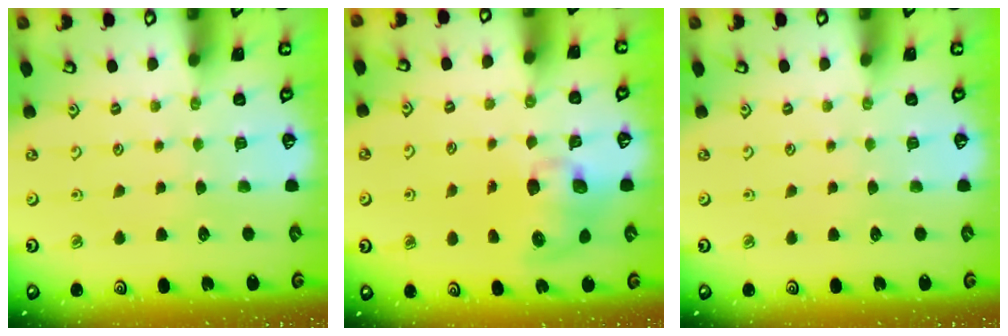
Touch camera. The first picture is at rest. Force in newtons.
{"total": 8.6, "press": 8.5, "slide": 1.5}
{"total": 0.0}